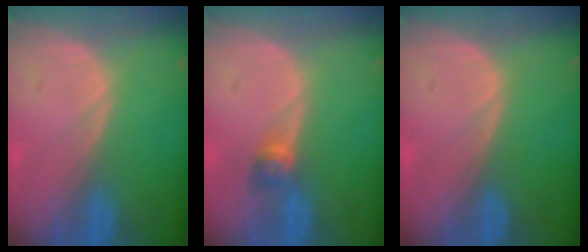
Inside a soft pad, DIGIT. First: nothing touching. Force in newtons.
{"total": 2.6, "press": 2.4, "slide": 1.0}
{"total": 0.0}